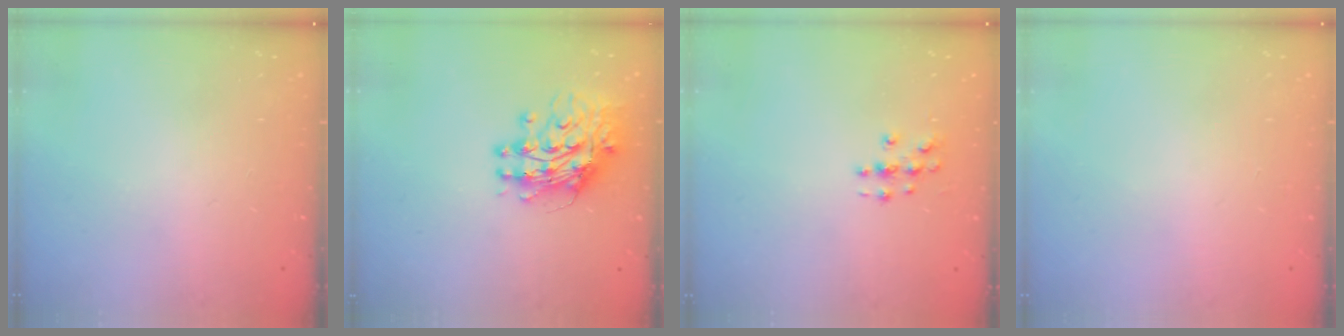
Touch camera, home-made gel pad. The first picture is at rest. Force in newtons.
{"total": 13.5, "press": 13.4, "slide": 1.4}
{"total": 3.1, "press": 3.1, "slide": 0.2}
{"total": 0.0}